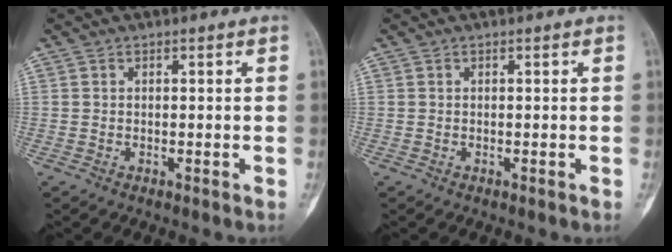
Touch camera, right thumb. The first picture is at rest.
{"total": 0.0}